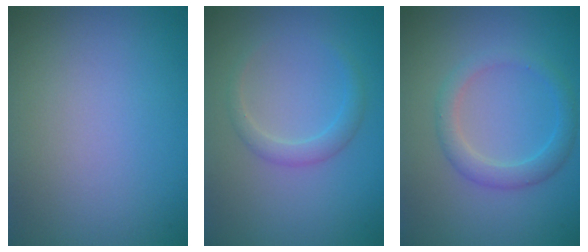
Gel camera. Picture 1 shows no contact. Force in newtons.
{"total": 1.7, "press": 1.7, "slide": 0.1}
{"total": 2.6, "press": 2.6, "slide": 0.0}